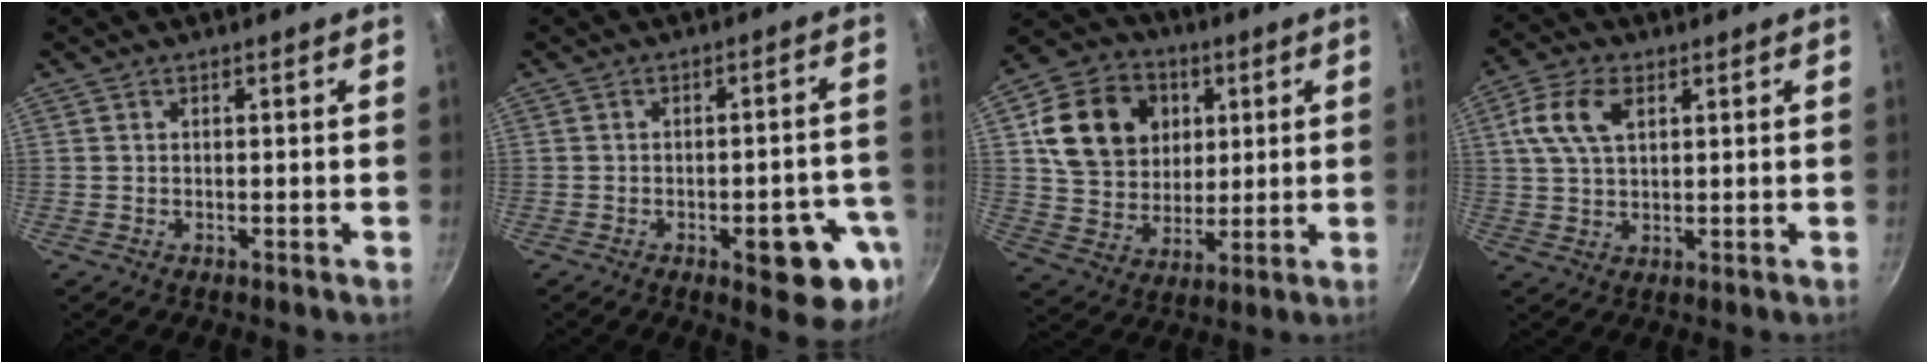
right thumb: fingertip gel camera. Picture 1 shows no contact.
{"total": 12.0, "force": [-4.9, 4.0, 10.2], "torque": [-0.104, 0.028, -0.052]}
{"total": 17.4, "force": [4.6, 14.4, 8.6], "torque": [-0.127, 0.003, 0.086]}
{"total": 8.3, "force": [2.8, 4.7, 6.2], "torque": [-0.130, 0.007, 0.053]}